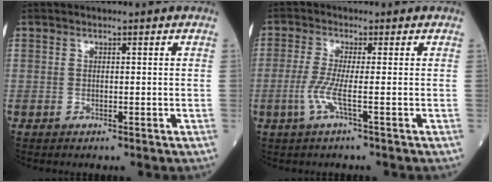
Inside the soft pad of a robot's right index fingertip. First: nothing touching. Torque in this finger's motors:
{"motor_torque": [-0.23, -0.01, -0.18, -0.08]}